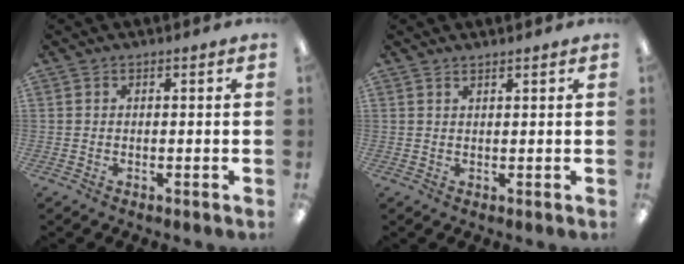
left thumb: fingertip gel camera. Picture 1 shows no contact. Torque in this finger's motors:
{"motor_torque": [-0.04, -0.16, -0.19, -0.12, 0.04]}